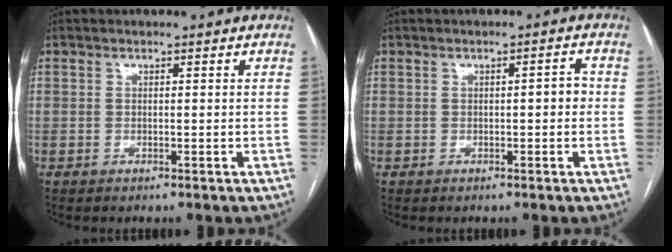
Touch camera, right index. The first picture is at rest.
{"total": 1.8, "force": [-0.1, 0.6, 1.7], "torque": [-0.021, 0.007, -0.001]}